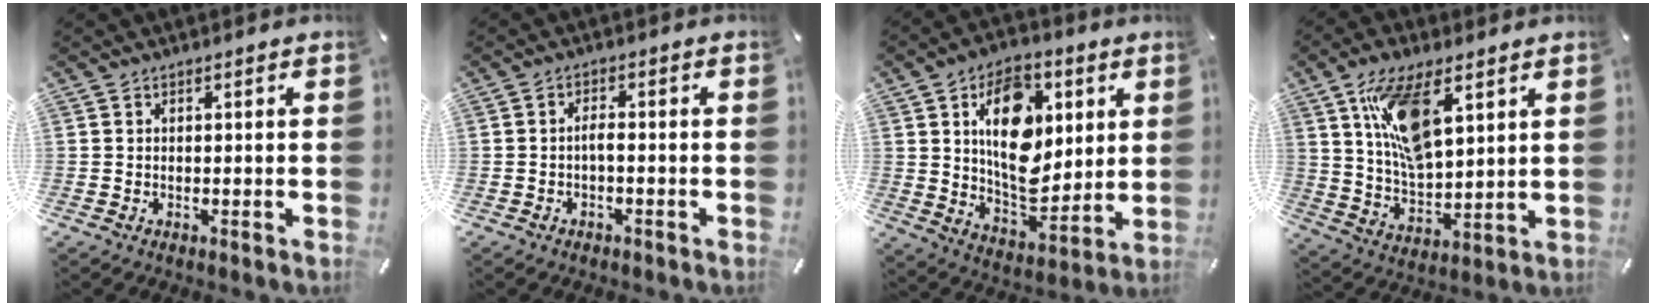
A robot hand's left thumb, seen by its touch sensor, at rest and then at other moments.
{"total": 2.3, "force": [-1.0, 0.8, 1.9], "torque": [-0.042, 0.003, -0.021]}
{"total": 17.8, "force": [4.8, 11.9, 12.3], "torque": [-0.187, -0.012, 0.085]}
{"total": 14.7, "force": [7.2, 6.9, 10.7], "torque": [-0.207, -0.018, 0.130]}